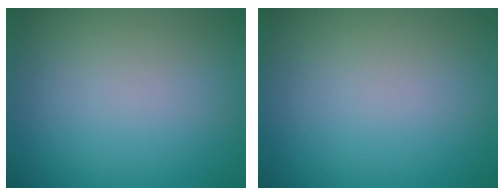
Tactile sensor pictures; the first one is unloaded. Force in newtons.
{"total": 0.0}